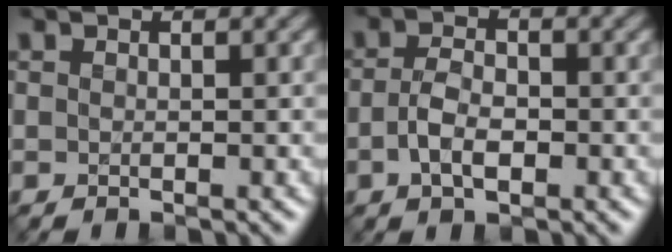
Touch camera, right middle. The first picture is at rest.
{"total": 3.0, "force": [-0.8, 1.7, 2.3], "torque": [-0.048, -0.001, -0.017]}